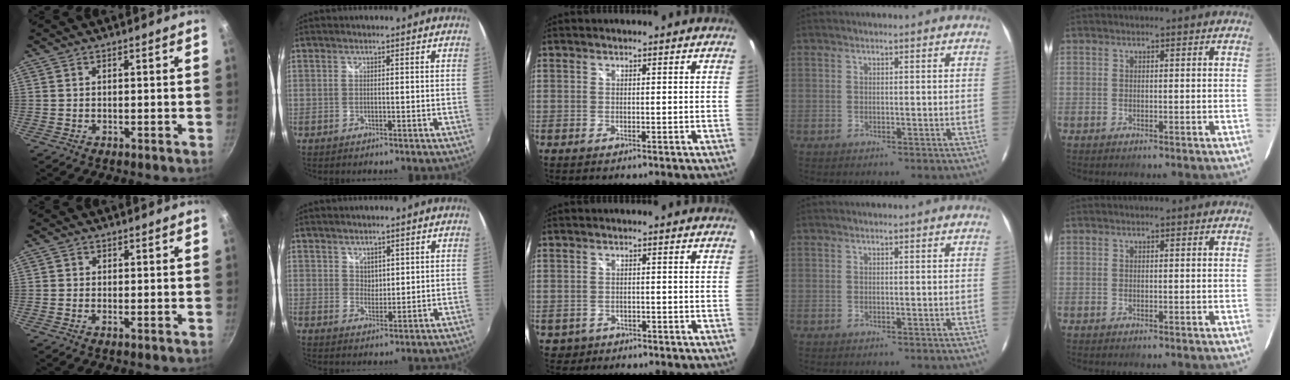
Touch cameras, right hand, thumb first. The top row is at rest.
{"thumb": {"total": 0.7, "force": [-0.1, 0.5, 0.4], "torque": [-0.010, 0.001, -0.006]}, "index": {"total": 2.4, "force": [1.6, 1.7, 0.5], "torque": [-0.002, 0.000, 0.031]}, "middle": {"total": 2.6, "force": [-1.3, 2.2, 0.5], "torque": [-0.022, -0.001, -0.016]}}